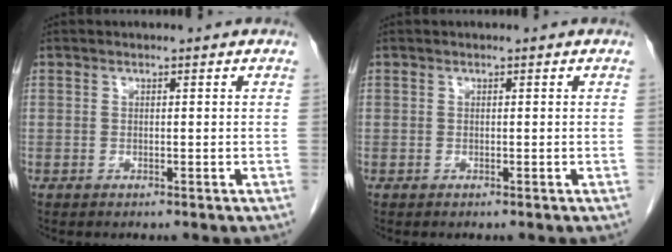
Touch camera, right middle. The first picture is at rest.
{"total": 0.0}